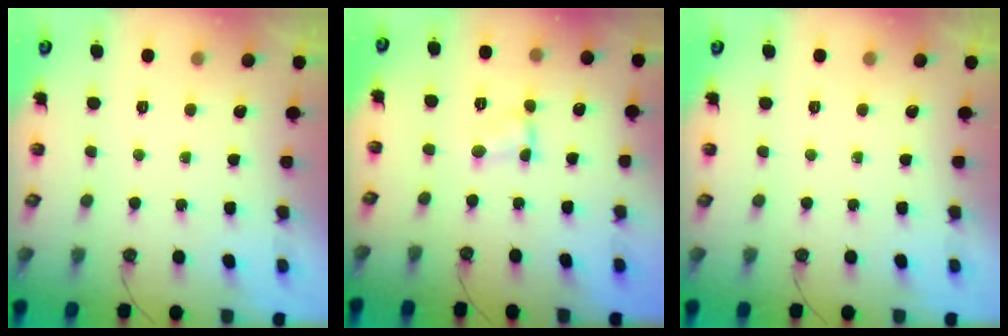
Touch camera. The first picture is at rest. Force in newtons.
{"total": 1.7, "press": 1.6, "slide": 0.2}
{"total": 0.0}